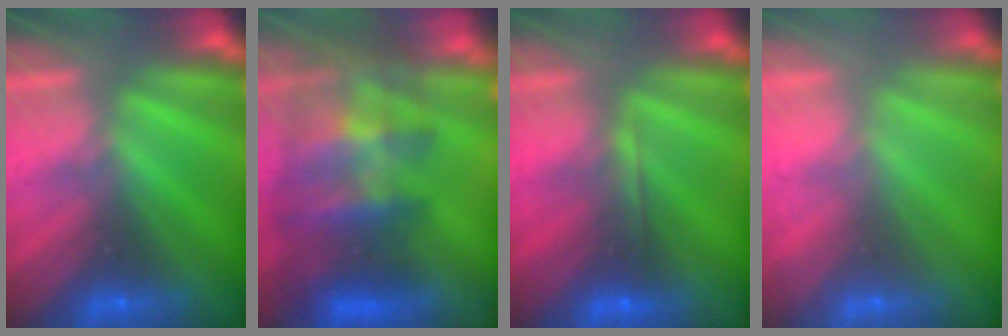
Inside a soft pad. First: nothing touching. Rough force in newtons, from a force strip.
{"total": 7.2}
{"total": 2.0}
{"total": 2.2}